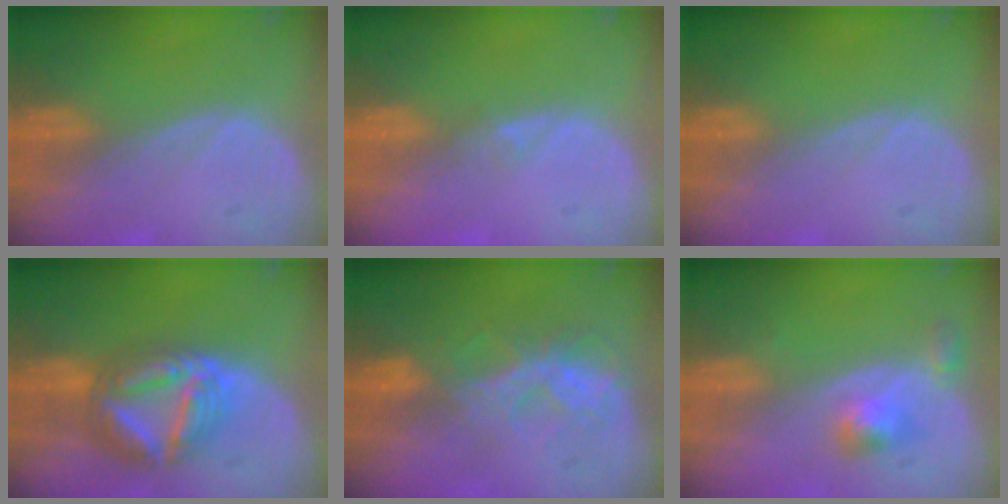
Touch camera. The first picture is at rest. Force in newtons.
{"total": 0.9, "press": 0.7, "slide": 0.6}
{"total": 0.0}
{"total": 9.1, "press": 9.1, "slide": 0.9}
{"total": 6.3, "press": 6.2, "slide": 1.2}
{"total": 3.6, "press": 3.4, "slide": 1.2}